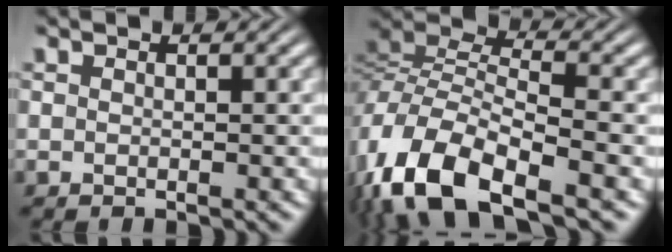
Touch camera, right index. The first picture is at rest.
{"total": 11.8, "force": [-1.6, 8.2, 8.4], "torque": [-0.205, -0.027, -0.019]}